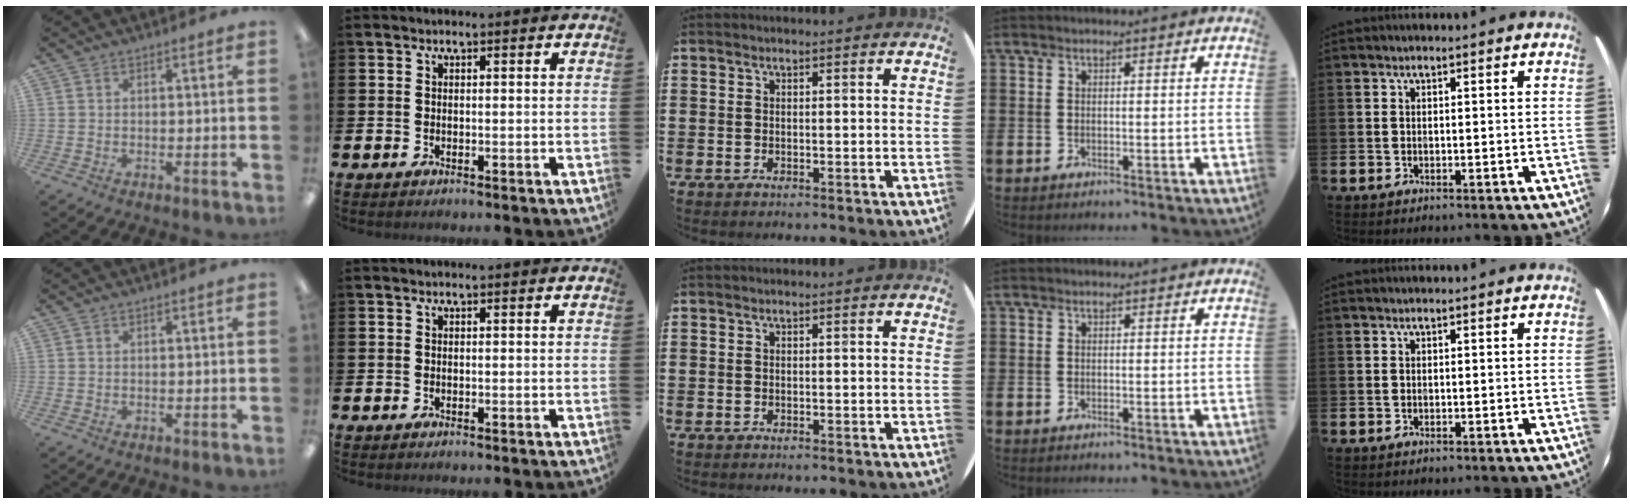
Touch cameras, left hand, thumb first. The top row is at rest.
{"index": {"total": 0.6, "force": [-0.6, -0.1, -0.1], "torque": [0.000, 0.004, -0.011]}}